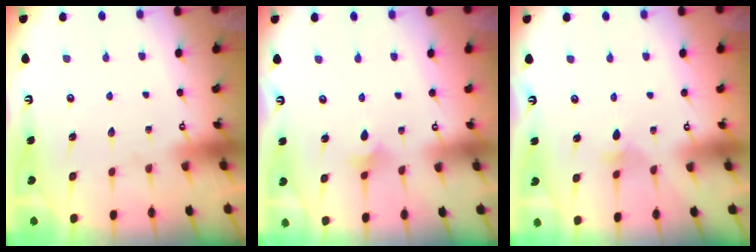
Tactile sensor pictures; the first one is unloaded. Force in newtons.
{"total": 3.9, "press": 3.8, "slide": 0.9}
{"total": 2.3, "press": 2.3, "slide": 0.4}